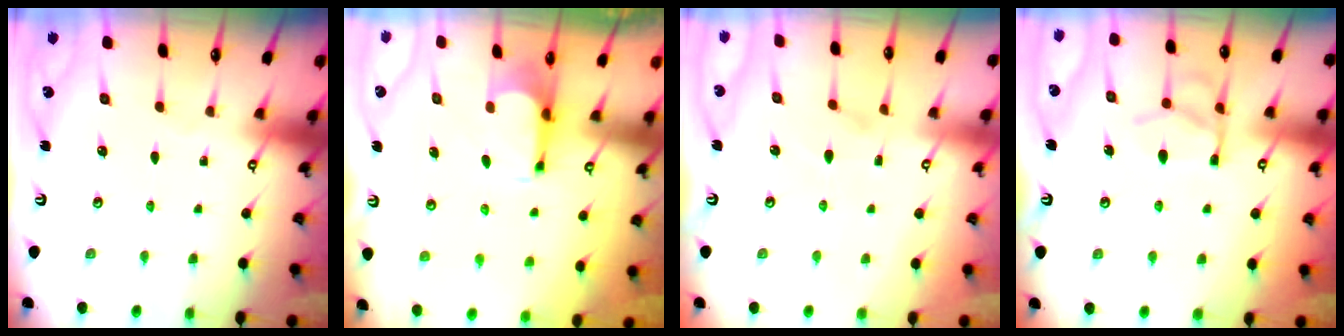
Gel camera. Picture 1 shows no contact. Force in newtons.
{"total": 3.7, "press": 3.6, "slide": 0.8}
{"total": 2.3, "press": 2.1, "slide": 1.1}
{"total": 12.7, "press": 12.6, "slide": 1.3}